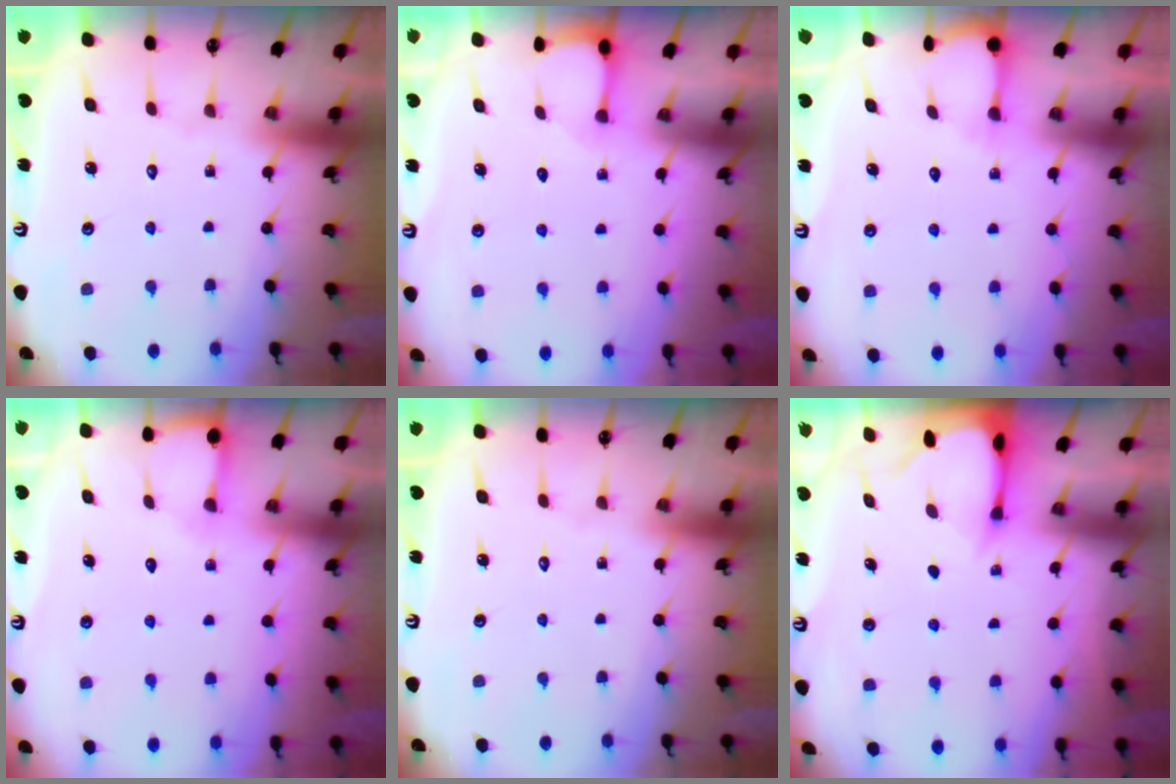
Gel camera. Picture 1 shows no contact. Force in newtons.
{"total": 1.9, "press": 1.9, "slide": 0.2}
{"total": 3.9, "press": 3.9, "slide": 0.4}
{"total": 3.9, "press": 3.9, "slide": 0.4}
{"total": 0.0}
{"total": 2.3, "press": 2.3, "slide": 0.1}